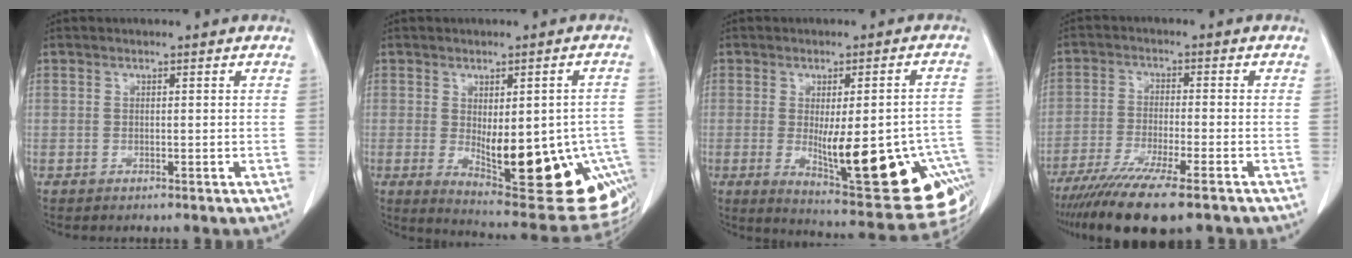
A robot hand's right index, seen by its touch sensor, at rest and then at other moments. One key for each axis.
{"total": 20.5, "fx": -5.4, "fy": 6.6, "fz": 18.7, "tx": -0.162, "ty": -0.003, "tz": -0.047}
{"total": 22.0, "fx": -6.2, "fy": 5.6, "fz": 20.4, "tx": -0.167, "ty": 0.003, "tz": -0.060}
{"total": 13.7, "fx": -10.4, "fy": 1.2, "fz": 8.8, "tx": -0.155, "ty": -0.038, "tz": -0.169}